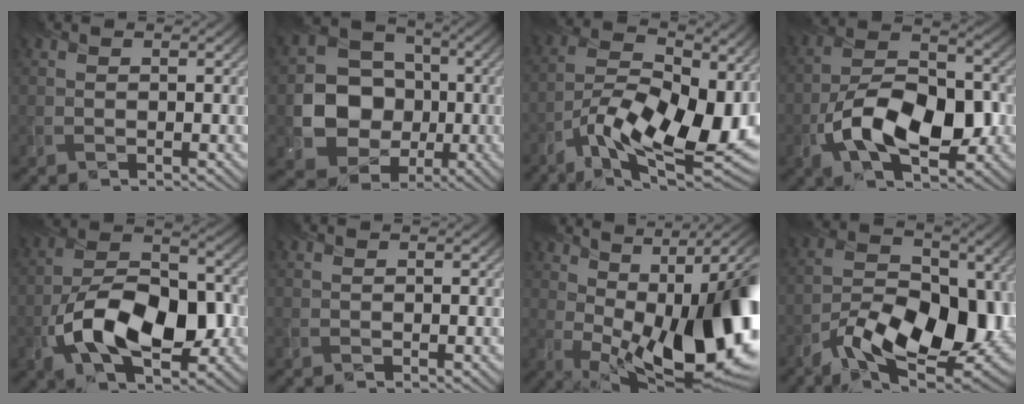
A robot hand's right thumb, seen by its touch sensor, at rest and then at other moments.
{"total": 10.4, "force": [-1.4, 9.1, 4.9], "torque": [-0.105, -0.013, -0.037]}
{"total": 16.4, "force": [-6.0, 8.0, 13.0], "torque": [-0.224, -0.021, -0.105]}
{"total": 11.8, "force": [-3.9, 6.4, 9.1], "torque": [-0.170, -0.002, -0.075]}
{"total": 13.1, "force": [-4.2, 7.2, 10.0], "torque": [-0.191, -0.005, -0.084]}
{"total": 0.0}
{"total": 18.4, "force": [0.4, 8.5, 16.3], "torque": [-0.203, -0.011, 0.020]}
{"total": 14.6, "force": [-5.8, 7.6, 11.1], "torque": [-0.181, -0.020, -0.101]}